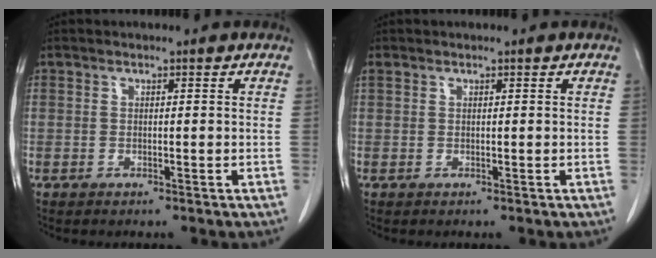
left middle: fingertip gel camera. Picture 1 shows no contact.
{"total": 0.6, "force": [0.4, 0.3, 0.2], "torque": [-0.010, 0.014, 0.011]}